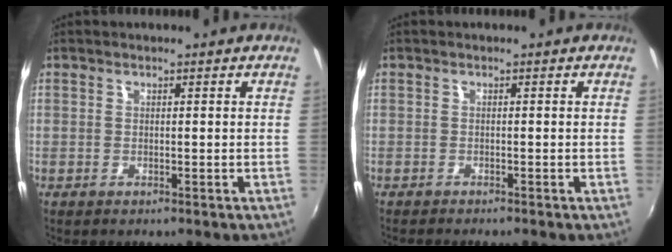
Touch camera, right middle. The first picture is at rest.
{"total": 1.6, "force": [-1.5, -0.1, 0.5], "torque": [-0.012, -0.013, -0.028]}